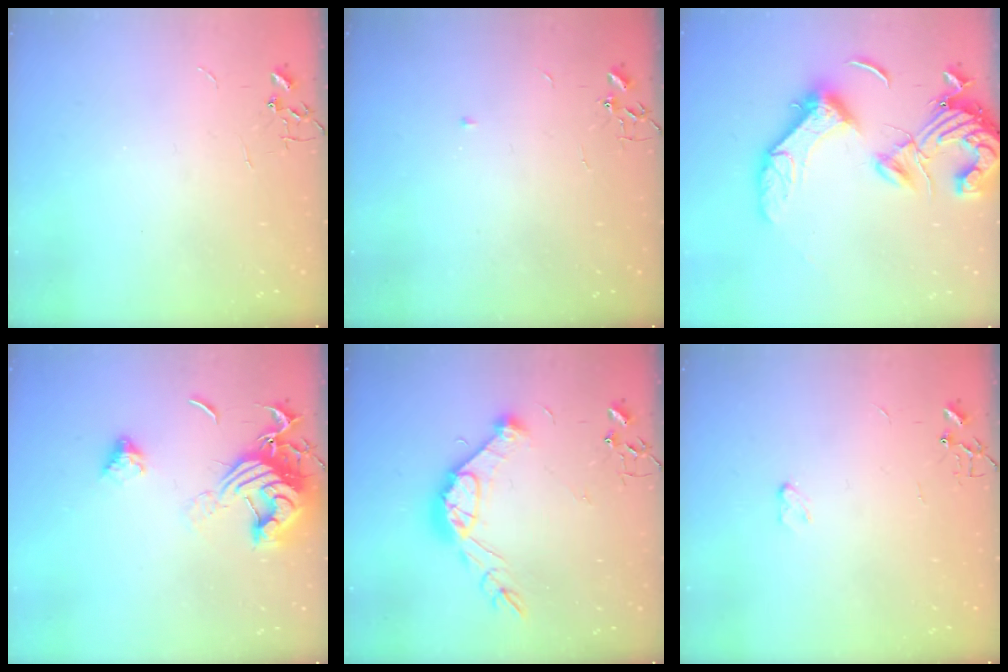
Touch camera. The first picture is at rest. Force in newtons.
{"total": 4.2, "press": 4.2, "slide": 0.6}
{"total": 20.0, "press": 19.9, "slide": 2.7}
{"total": 14.3, "press": 14.2, "slide": 1.7}
{"total": 15.2, "press": 15.1, "slide": 1.2}
{"total": 3.5, "press": 3.4, "slide": 0.5}